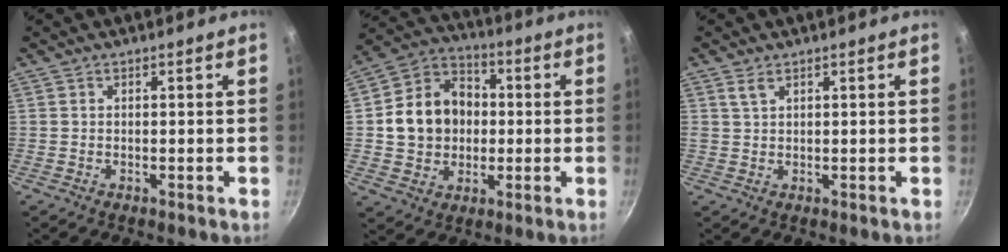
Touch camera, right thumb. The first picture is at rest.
{"total": 14.9, "force": [0.3, 12.6, 8.0], "torque": [-0.111, 0.028, 0.000]}
{"total": 1.9, "force": [1.2, 1.0, 1.2], "torque": [-0.020, -0.003, 0.025]}